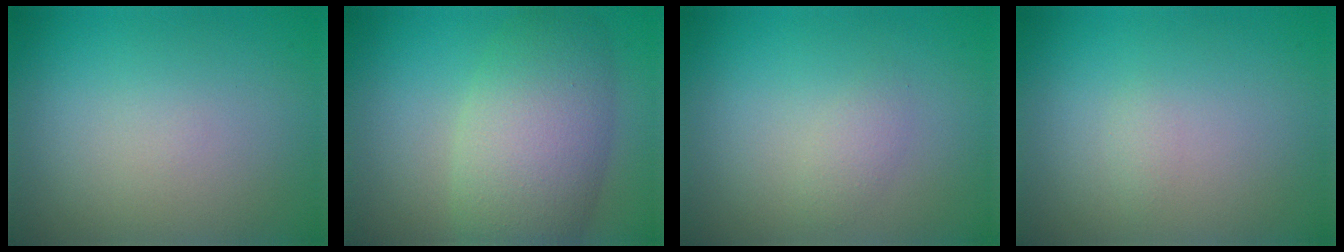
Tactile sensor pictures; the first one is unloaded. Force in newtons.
{"total": 7.5, "press": 7.5, "slide": 0.2}
{"total": 1.1, "press": 1.1, "slide": 0.1}
{"total": 0.6, "press": 0.6, "slide": 0.1}